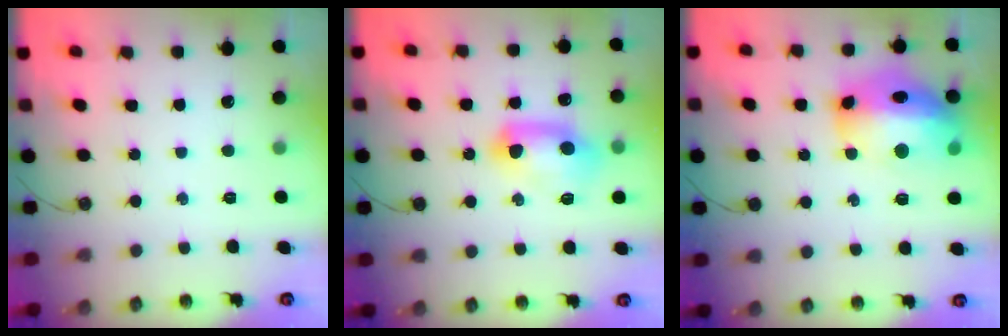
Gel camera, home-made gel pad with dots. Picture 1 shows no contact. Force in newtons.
{"total": 18.0, "press": 13.2, "slide": 12.2}
{"total": 20.2, "press": 20.1, "slide": 1.8}